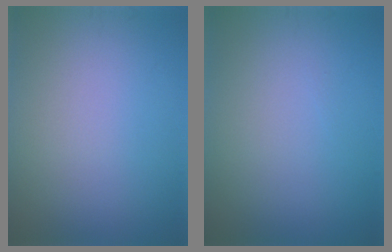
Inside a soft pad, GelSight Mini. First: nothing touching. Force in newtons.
{"total": 0.0}